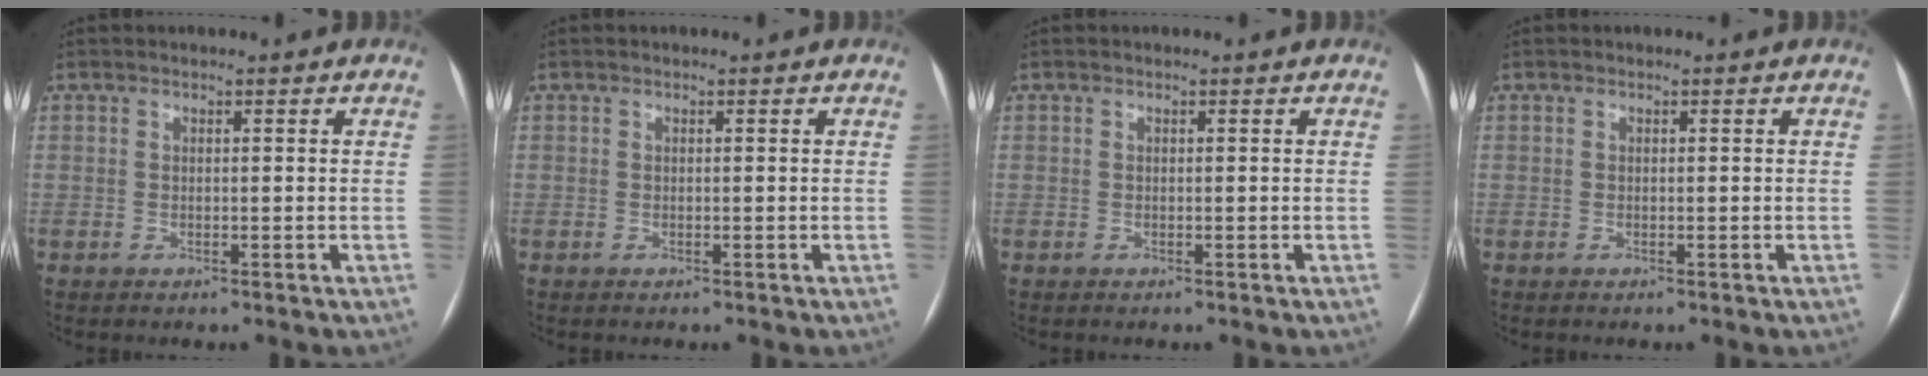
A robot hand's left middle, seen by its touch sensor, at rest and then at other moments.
{"total": 0.0}
{"total": 0.0}
{"total": 0.0}